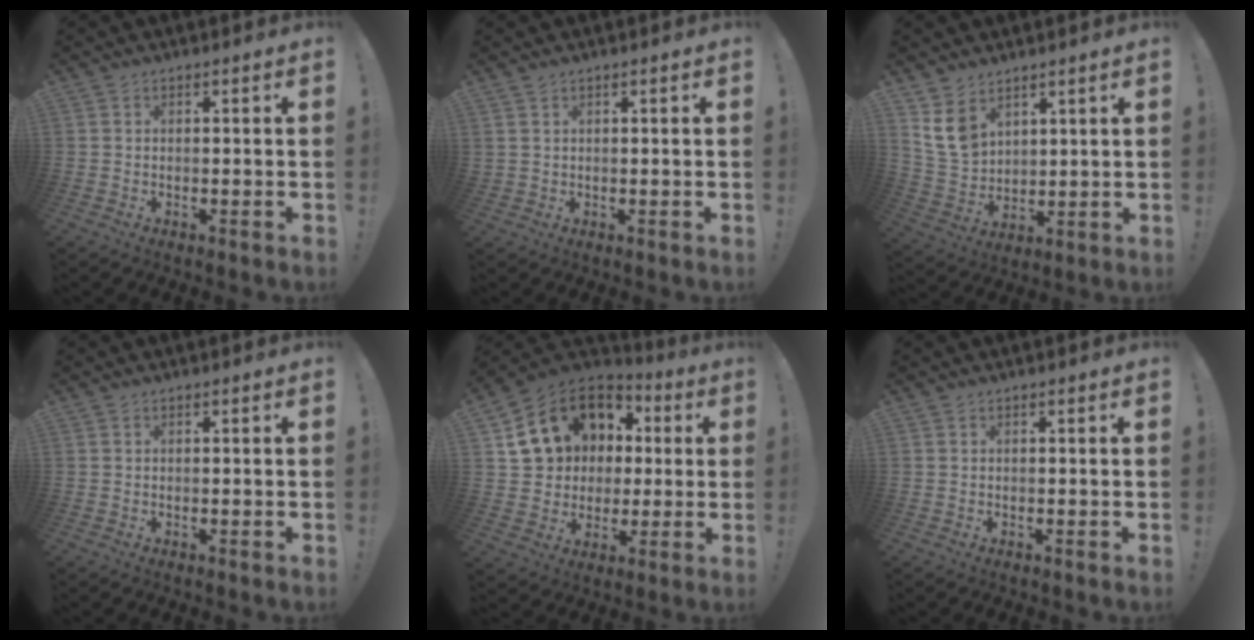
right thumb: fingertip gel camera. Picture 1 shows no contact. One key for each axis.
{"total": 1.4, "fx": 1.0, "fy": 0.9, "fz": 0.5, "tx": -0.003, "ty": -0.003, "tz": 0.018}
{"total": 9.9, "fx": 6.0, "fy": 6.6, "fz": 4.3, "tx": -0.089, "ty": -0.024, "tz": 0.125}
{"total": 0.0}
{"total": 16.6, "fx": 5.4, "fy": 14.0, "fz": 7.1, "tx": -0.101, "ty": -0.014, "tz": 0.126}
{"total": 0.0}